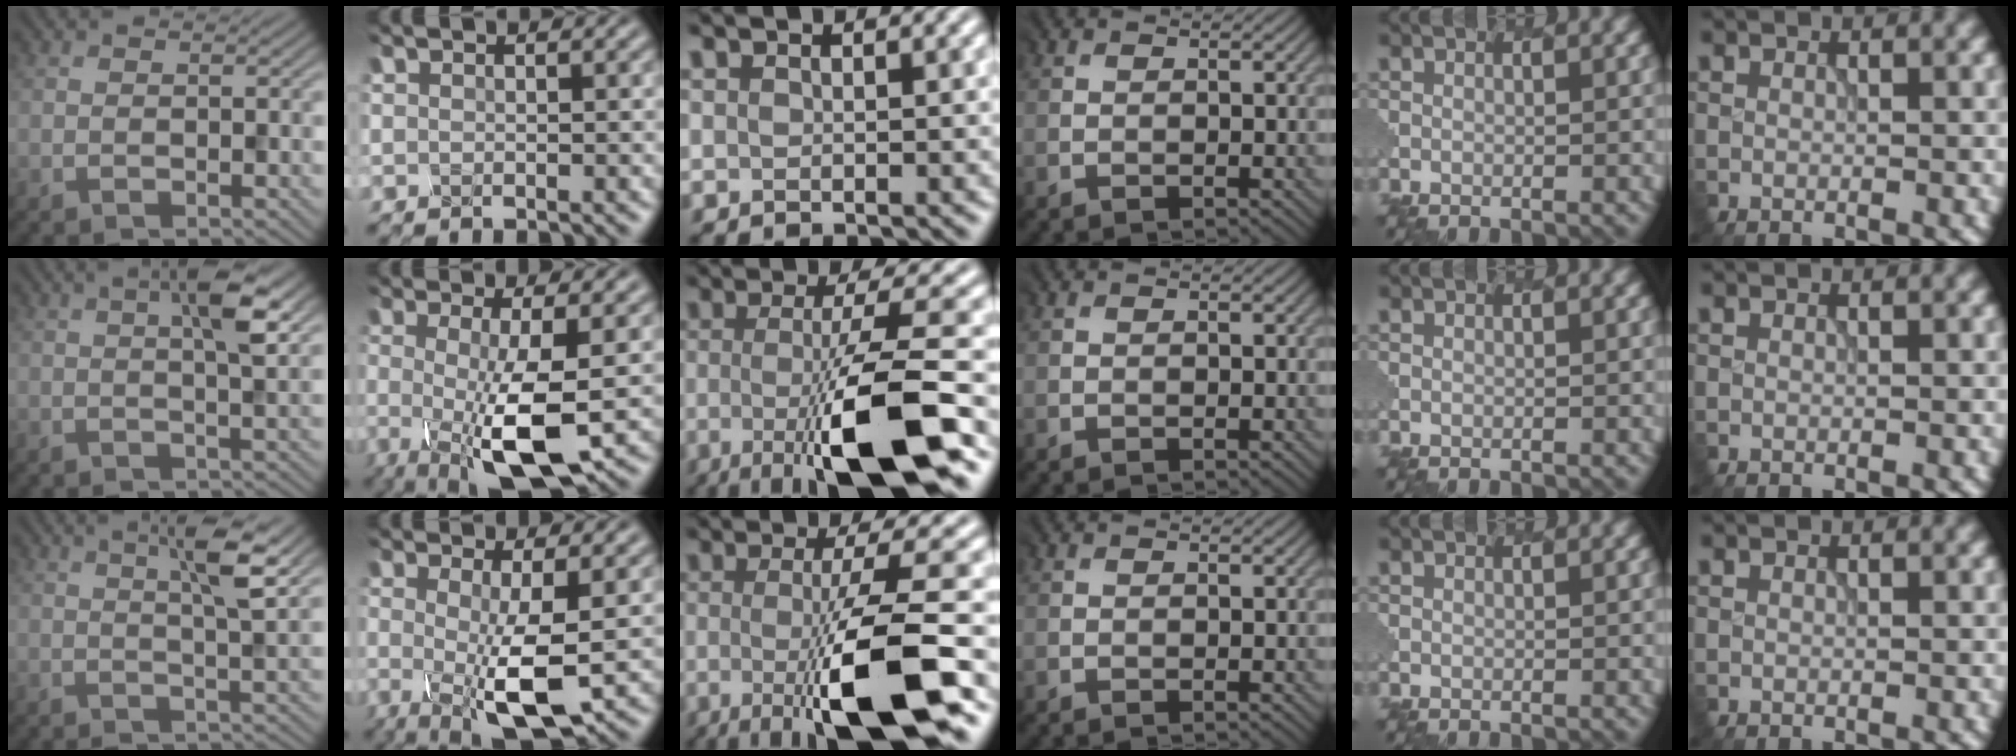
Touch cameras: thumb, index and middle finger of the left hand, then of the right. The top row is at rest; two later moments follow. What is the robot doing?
{"motion": "disassemble", "object": "battery cover"}